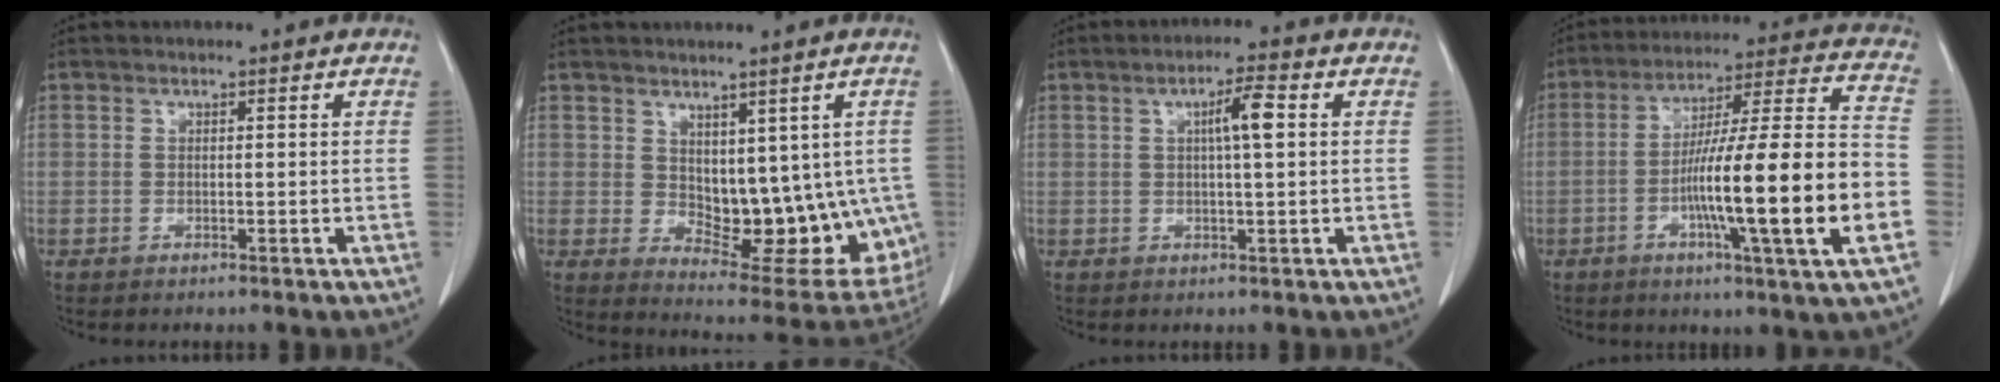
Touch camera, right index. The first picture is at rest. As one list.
[{"total": 13.6, "force": [0.2, 7.5, 11.4], "torque": [-0.131, -0.007, 0.023]}, {"total": 4.6, "force": [1.0, 0.4, 4.4], "torque": [-0.077, 0.005, 0.016]}, {"total": 21.6, "force": [-5.5, 0.1, 20.9], "torque": [-0.316, -0.001, -0.091]}]